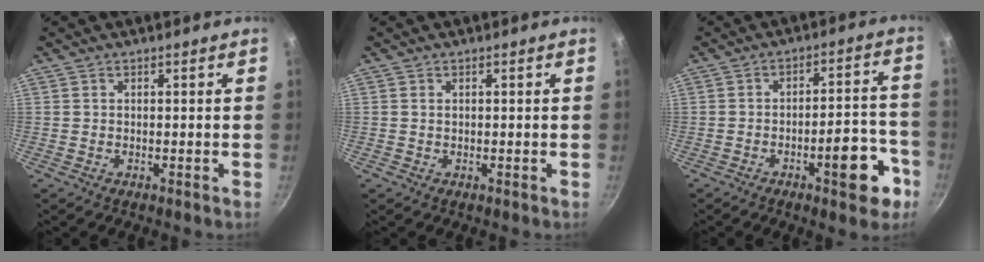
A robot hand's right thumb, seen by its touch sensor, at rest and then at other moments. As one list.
[{"total": 0.6, "force": [0.2, 0.5, 0.3], "torque": [-0.003, 0.001, 0.003]}, {"total": 11.1, "force": [-5.3, 4.0, 8.9], "torque": [-0.086, 0.046, -0.066]}]